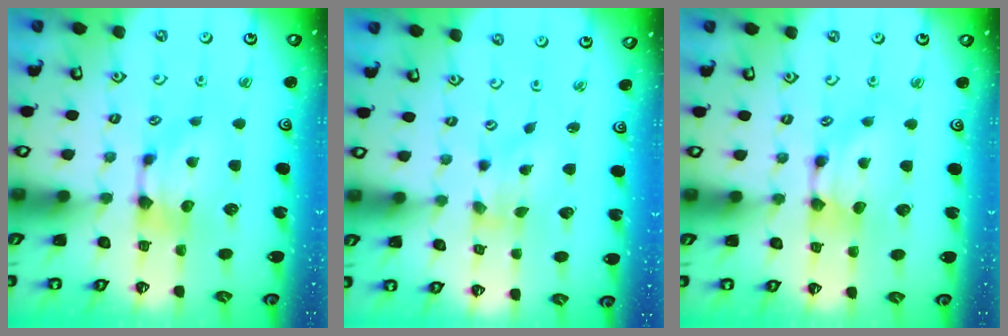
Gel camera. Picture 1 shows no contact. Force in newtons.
{"total": 2.7, "press": 2.4, "slide": 1.1}
{"total": 1.6, "press": 1.6, "slide": 0.1}